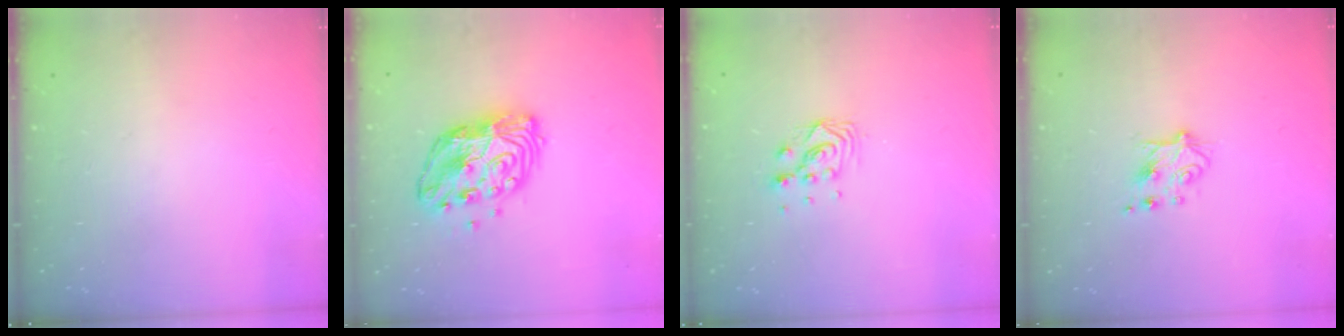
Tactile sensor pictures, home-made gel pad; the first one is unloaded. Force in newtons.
{"total": 12.3, "press": 12.3, "slide": 1.0}
{"total": 6.6, "press": 6.6, "slide": 0.4}
{"total": 5.5, "press": 5.4, "slide": 1.0}